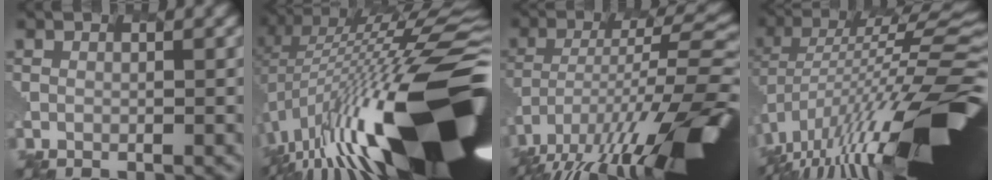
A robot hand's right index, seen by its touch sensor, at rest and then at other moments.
{"total": 18.9, "force": [-3.8, 6.0, 17.6], "torque": [-0.279, -0.017, -0.057]}
{"total": 14.7, "force": [-7.9, 4.2, 11.7], "torque": [-0.225, -0.003, -0.140]}
{"total": 14.9, "force": [-4.3, 4.3, 13.6], "torque": [-0.248, 0.016, -0.089]}